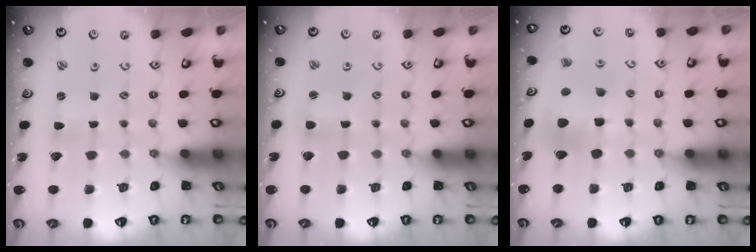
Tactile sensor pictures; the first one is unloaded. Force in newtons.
{"total": 2.2, "press": 2.2, "slide": 0.4}
{"total": 10.4, "press": 10.3, "slide": 1.3}